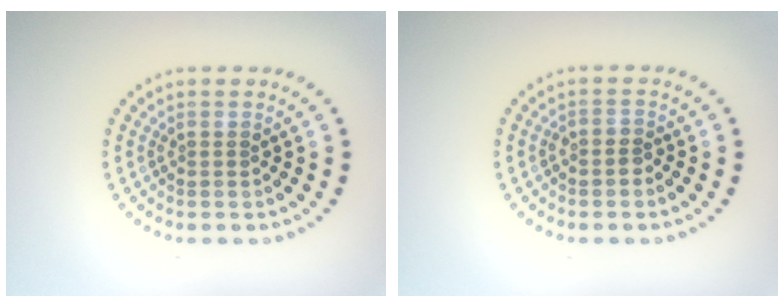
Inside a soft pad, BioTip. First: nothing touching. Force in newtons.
{"total": 1.0, "press": 0.7, "slide": 0.6}